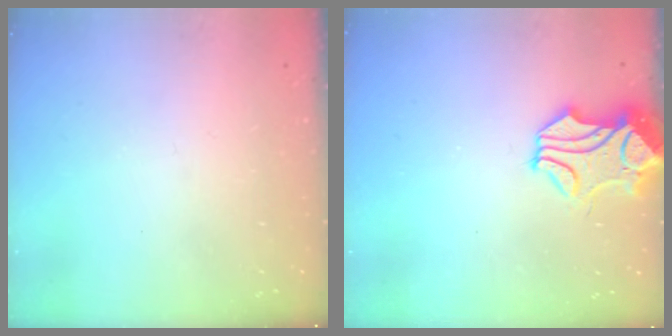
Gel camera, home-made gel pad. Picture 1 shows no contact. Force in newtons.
{"total": 1.4, "press": 0.6, "slide": 1.3}